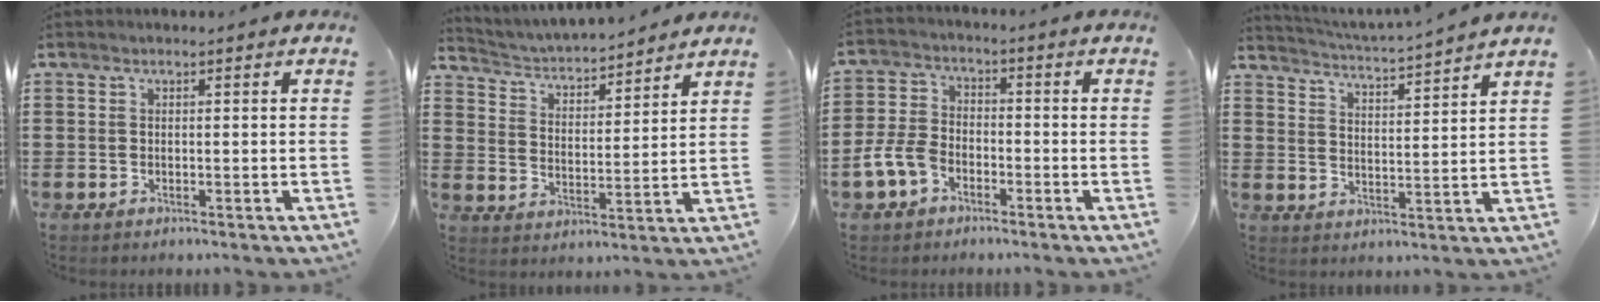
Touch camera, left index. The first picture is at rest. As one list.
[{"total": 3.6, "force": [3.6, 0.2, 0.4], "torque": [-0.030, -0.033, 0.056]}, {"total": 5.9, "force": [-3.2, 3.5, 3.5], "torque": [-0.095, 0.003, -0.070]}, {"total": 3.4, "force": [3.2, -0.9, 0.7], "torque": [-0.031, -0.030, 0.049]}]